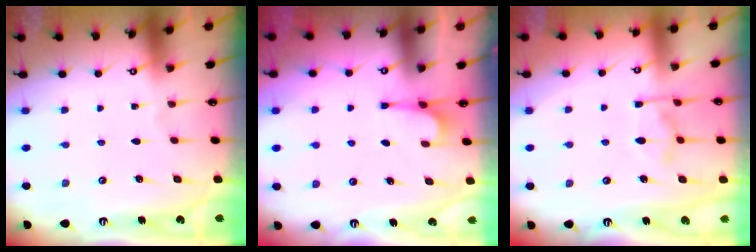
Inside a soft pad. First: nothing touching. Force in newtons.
{"total": 2.1, "press": 1.9, "slide": 0.8}
{"total": 9.7, "press": 9.6, "slide": 1.1}